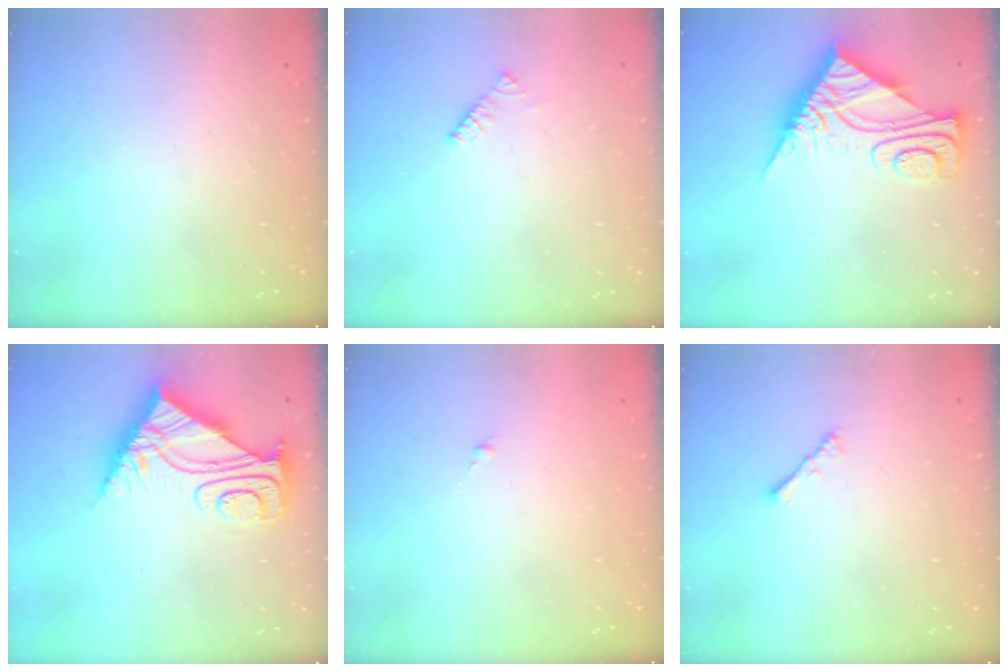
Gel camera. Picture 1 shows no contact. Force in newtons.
{"total": 2.6, "press": 2.6, "slide": 0.4}
{"total": 12.0, "press": 12.0, "slide": 1.0}
{"total": 10.9, "press": 10.8, "slide": 1.0}
{"total": 0.0}
{"total": 2.1, "press": 2.0, "slide": 0.4}